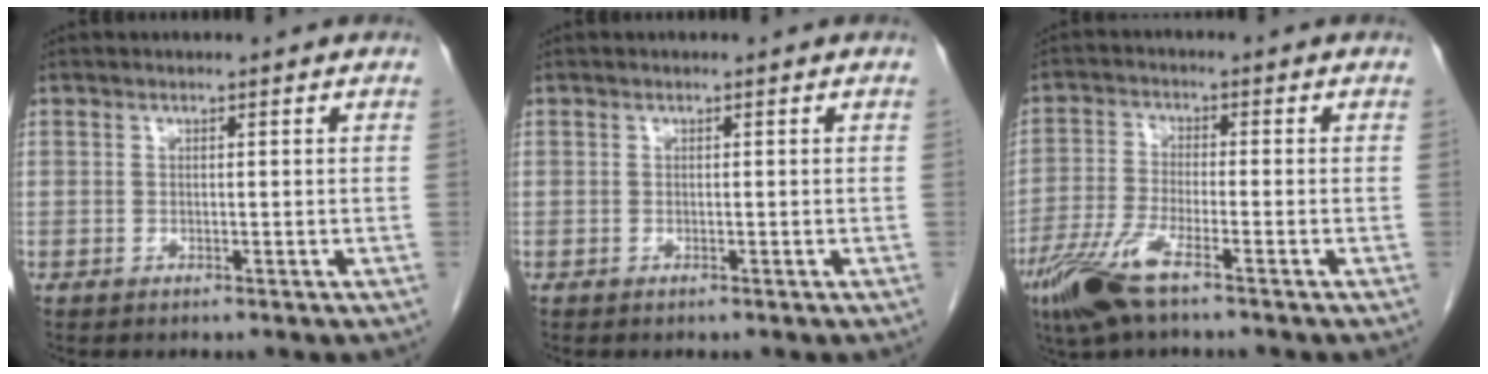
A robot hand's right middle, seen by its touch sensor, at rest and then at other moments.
{"total": 0.0}
{"total": 8.0, "force": [-5.1, 1.2, 6.1], "torque": [-0.138, -0.016, -0.101]}